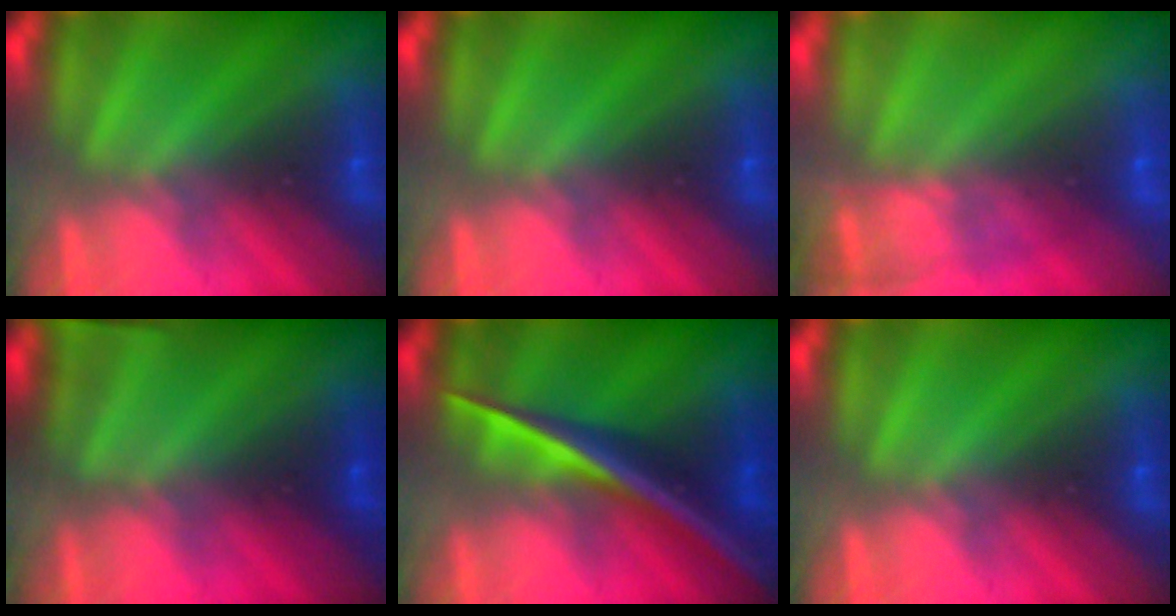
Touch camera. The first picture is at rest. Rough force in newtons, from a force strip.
{"total": 0.0}
{"total": 10.5}
{"total": 4.6}
{"total": 2.5}
{"total": 0.0}